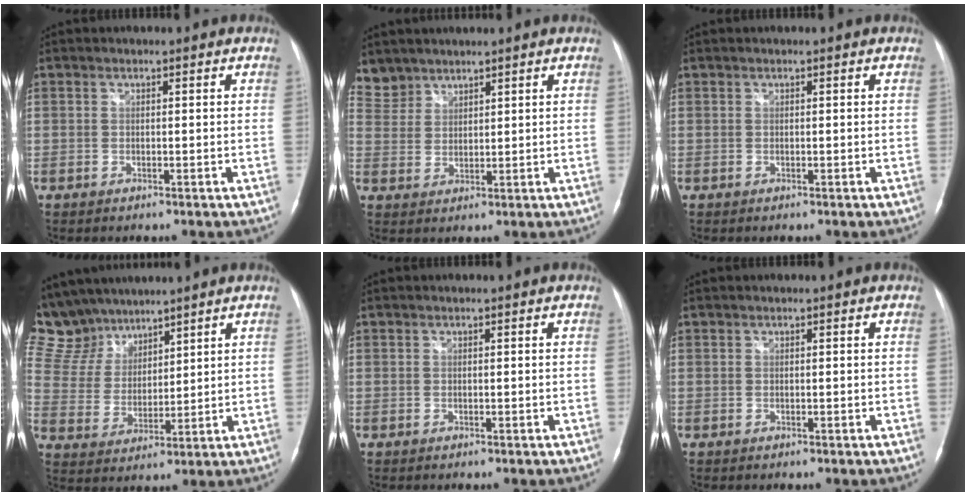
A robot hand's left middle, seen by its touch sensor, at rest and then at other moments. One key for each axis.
{"total": 4.4, "fx": 3.9, "fy": 2.0, "fz": -0.5, "tx": 0.015, "ty": 0.008, "tz": 0.083}
{"total": 0.0}
{"total": 12.0, "fx": 10.5, "fy": 5.5, "fz": 1.6, "tx": -0.048, "ty": 0.020, "tz": 0.220}
{"total": 0.0}
{"total": 0.0}